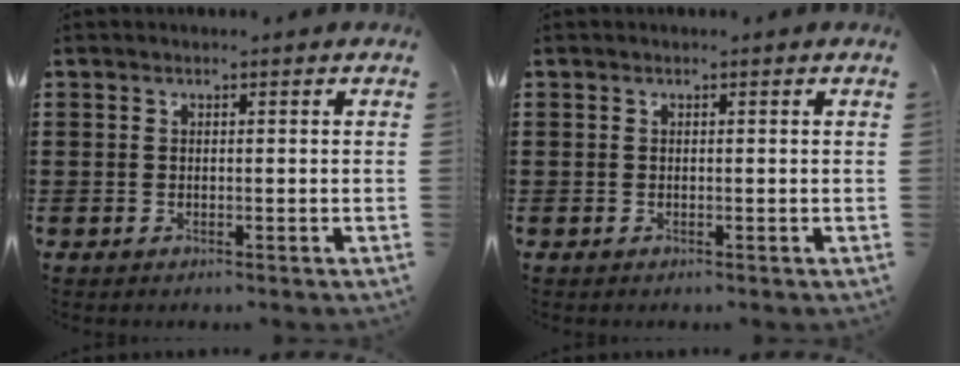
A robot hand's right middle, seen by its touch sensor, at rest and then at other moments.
{"total": 0.0}